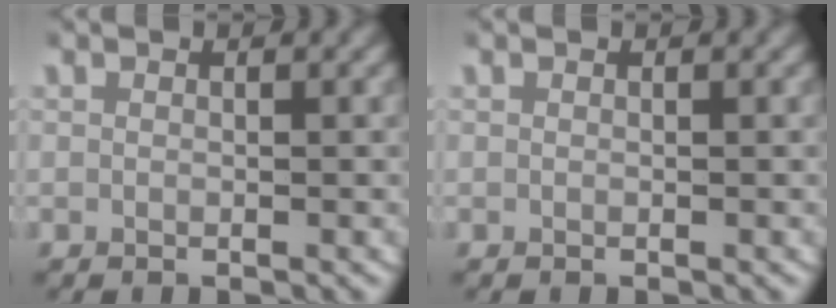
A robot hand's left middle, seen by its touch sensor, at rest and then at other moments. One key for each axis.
{"total": 0.0}